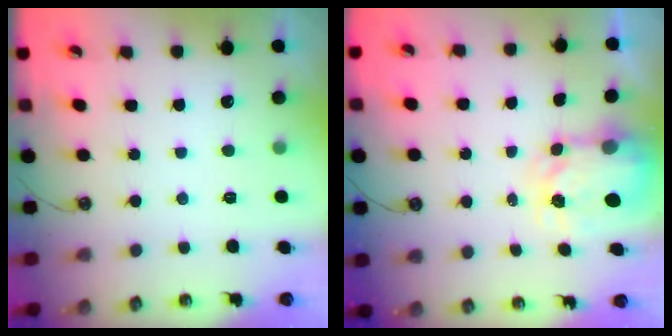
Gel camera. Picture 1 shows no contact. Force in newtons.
{"total": 5.0, "press": 4.9, "slide": 0.6}